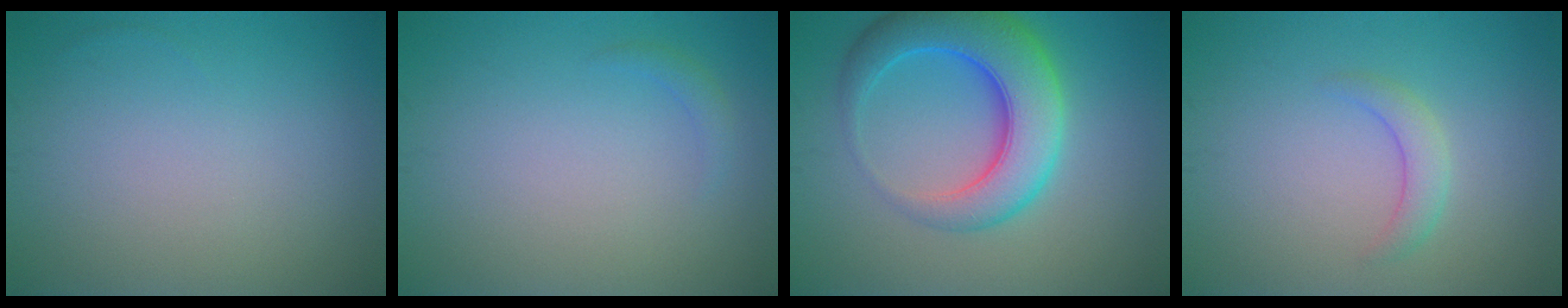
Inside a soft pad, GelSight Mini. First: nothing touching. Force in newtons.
{"total": 0.9, "press": 0.9, "slide": 0.0}
{"total": 8.0, "press": 8.0, "slide": 0.3}
{"total": 1.9, "press": 1.9, "slide": 0.1}